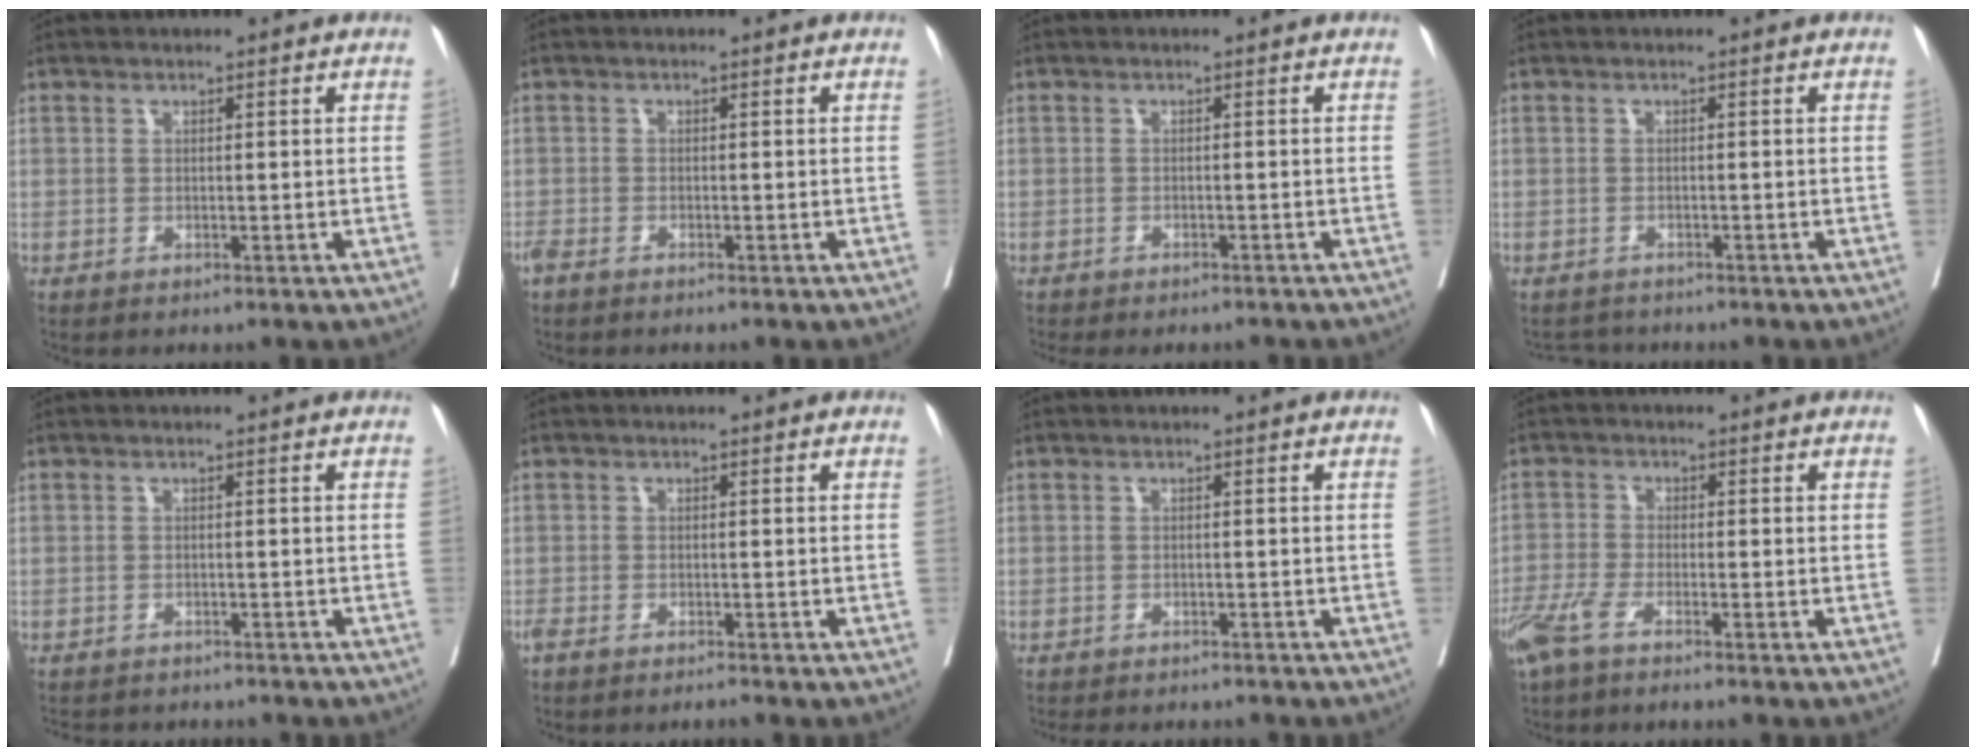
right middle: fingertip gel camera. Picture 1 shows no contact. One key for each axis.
{"total": 1.9, "fx": -1.6, "fy": 0.5, "fz": 0.9, "tx": -0.023, "ty": -0.006, "tz": -0.032}
{"total": 7.7, "fx": -7.0, "fy": 2.0, "fz": 2.6, "tx": -0.031, "ty": -0.004, "tz": -0.087}
{"total": 2.2, "fx": -2.1, "fy": 0.6, "fz": -0.3, "tx": 0.005, "ty": -0.007, "tz": -0.034}
{"total": 8.0, "fx": -7.3, "fy": 2.2, "fz": 2.3, "tx": -0.035, "ty": -0.005, "tz": -0.093}
{"total": 2.1, "fx": -1.8, "fy": 0.1, "fz": 0.9, "tx": -0.022, "ty": 0.000, "tz": -0.035}
{"total": 7.7, "fx": -7.0, "fy": 2.0, "fz": 2.5, "tx": -0.032, "ty": -0.004, "tz": -0.088}
{"total": 4.6, "fx": -3.3, "fy": 0.5, "fz": 3.1, "tx": -0.069, "ty": -0.008, "tz": -0.072}